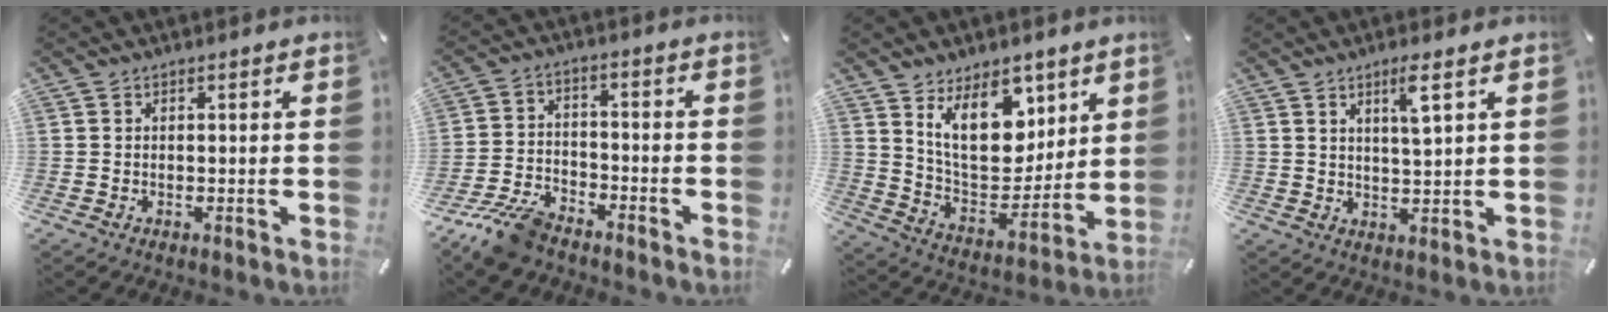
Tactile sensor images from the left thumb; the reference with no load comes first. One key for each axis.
{"total": 10.0, "fx": -8.1, "fy": 4.0, "fz": 4.2, "tx": -0.082, "ty": 0.040, "tz": -0.154}
{"total": 16.8, "fx": 8.9, "fy": 9.9, "fz": 10.3, "tx": -0.175, "ty": -0.042, "tz": 0.165}
{"total": 5.0, "fx": 2.7, "fy": 0.5, "fz": 4.2, "tx": -0.081, "ty": -0.004, "tz": 0.043}